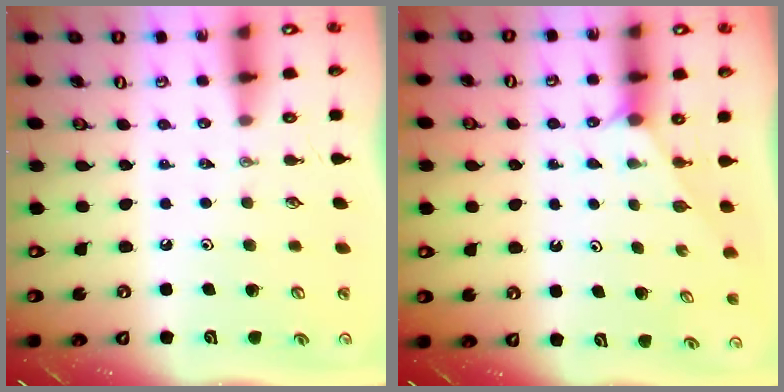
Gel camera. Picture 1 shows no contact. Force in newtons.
{"total": 1.4, "press": 1.4, "slide": 0.2}